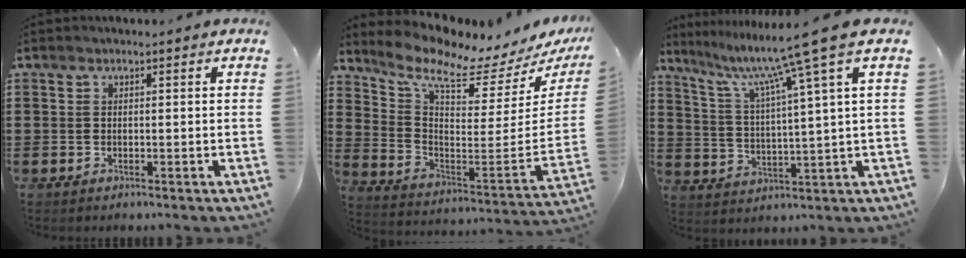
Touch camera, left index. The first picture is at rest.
{"total": 7.6, "force": [5.9, 1.2, 4.7], "torque": [-0.114, -0.060, 0.091]}
{"total": 10.0, "force": [7.1, -1.5, 6.9], "torque": [-0.159, -0.038, 0.108]}